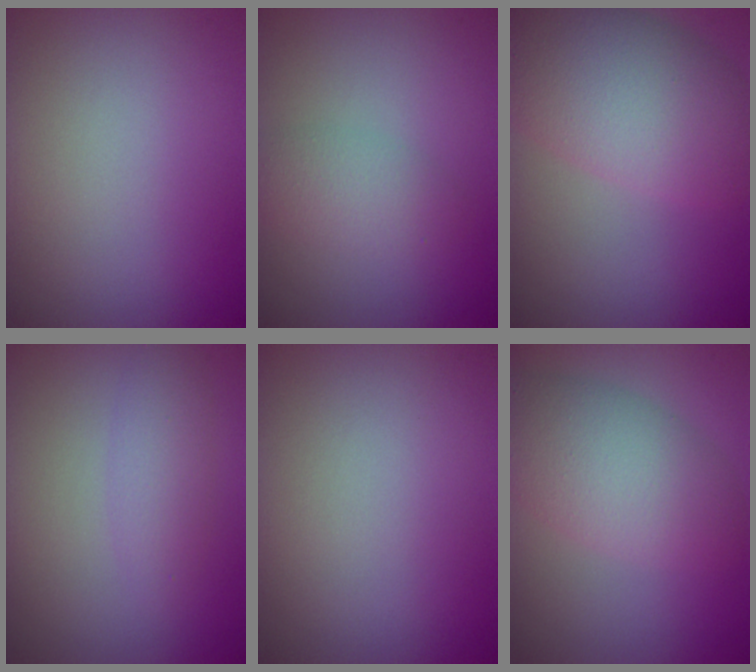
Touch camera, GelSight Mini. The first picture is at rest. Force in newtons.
{"total": 2.4, "press": 2.4, "slide": 0.1}
{"total": 8.2, "press": 8.2, "slide": 0.4}
{"total": 2.1, "press": 2.0, "slide": 0.2}
{"total": 0.0}
{"total": 6.0, "press": 6.0, "slide": 0.1}